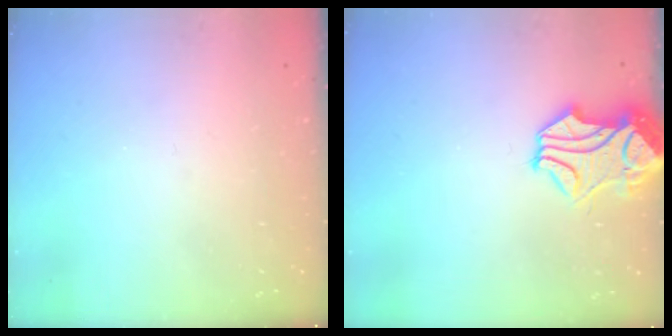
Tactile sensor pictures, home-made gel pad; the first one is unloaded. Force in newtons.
{"total": 2.0, "press": 1.4, "slide": 1.5}